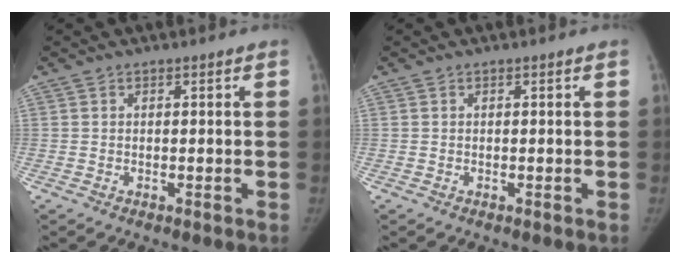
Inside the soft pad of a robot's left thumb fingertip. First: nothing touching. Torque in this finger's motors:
{"motor_torque": [-0.27, 0.29, 0.15, -0.28, 0.00]}